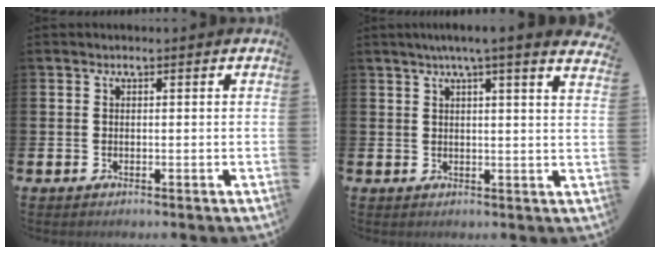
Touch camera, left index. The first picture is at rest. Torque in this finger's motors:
{"motor_torque": [0.96, -1.18, 0.42, 0.21]}